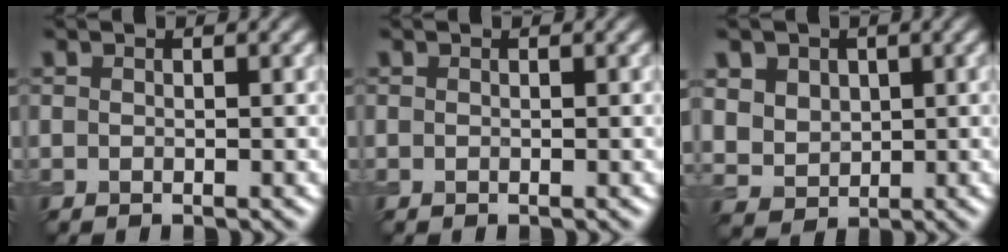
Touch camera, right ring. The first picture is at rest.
{"total": 0.0}
{"total": 5.8, "force": [2.4, 4.8, 2.4], "torque": [-0.073, 0.011, 0.042]}